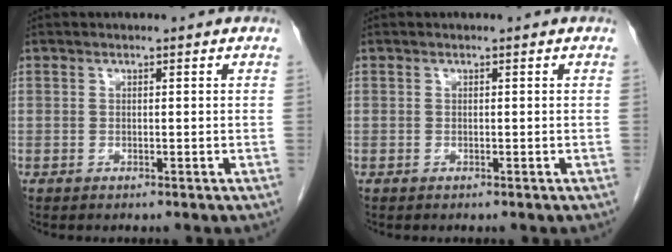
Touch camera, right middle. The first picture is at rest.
{"total": 0.0}